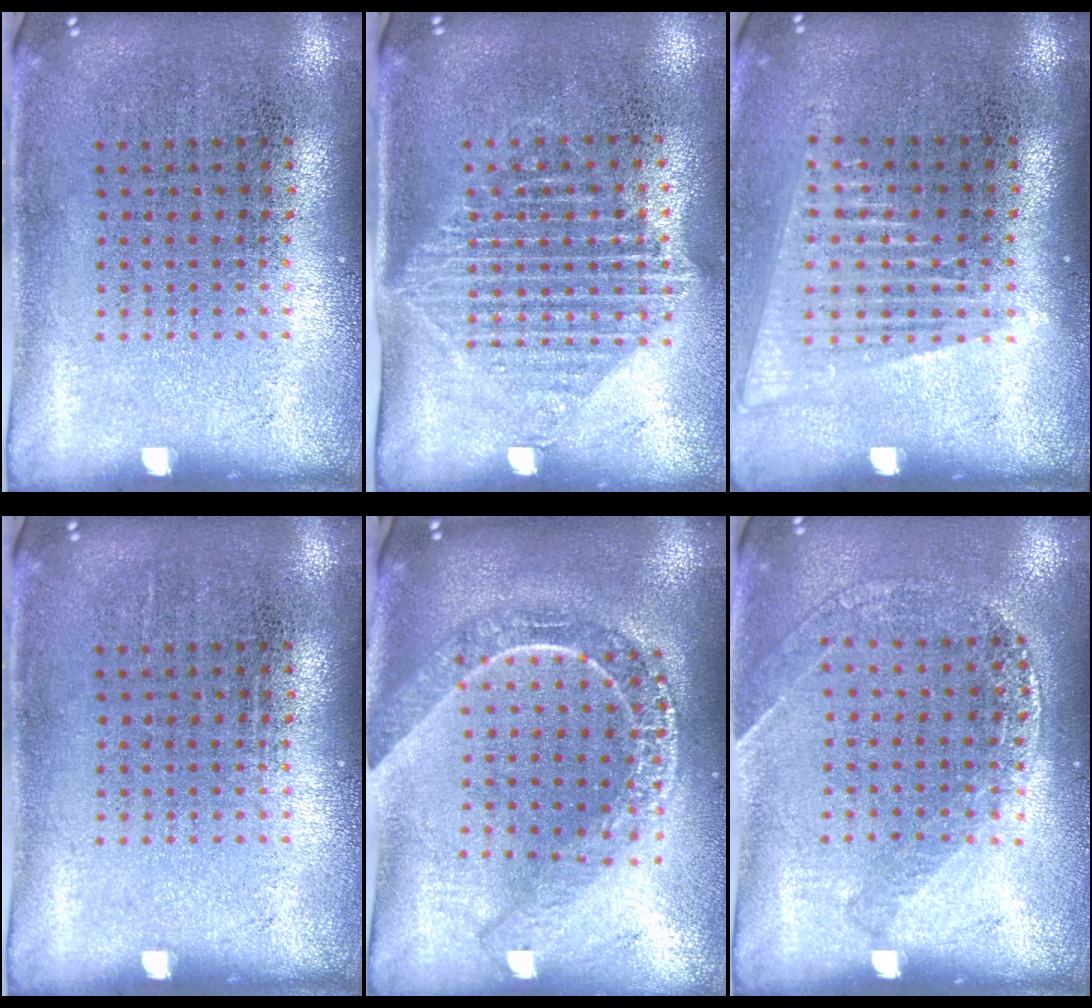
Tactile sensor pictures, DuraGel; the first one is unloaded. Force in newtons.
{"total": 1.4, "press": 1.2, "slide": 0.9}
{"total": 1.4, "press": 1.3, "slide": 0.6}
{"total": 0.0}
{"total": 2.1, "press": 1.8, "slide": 1.1}
{"total": 1.2, "press": 1.2, "slide": 0.1}